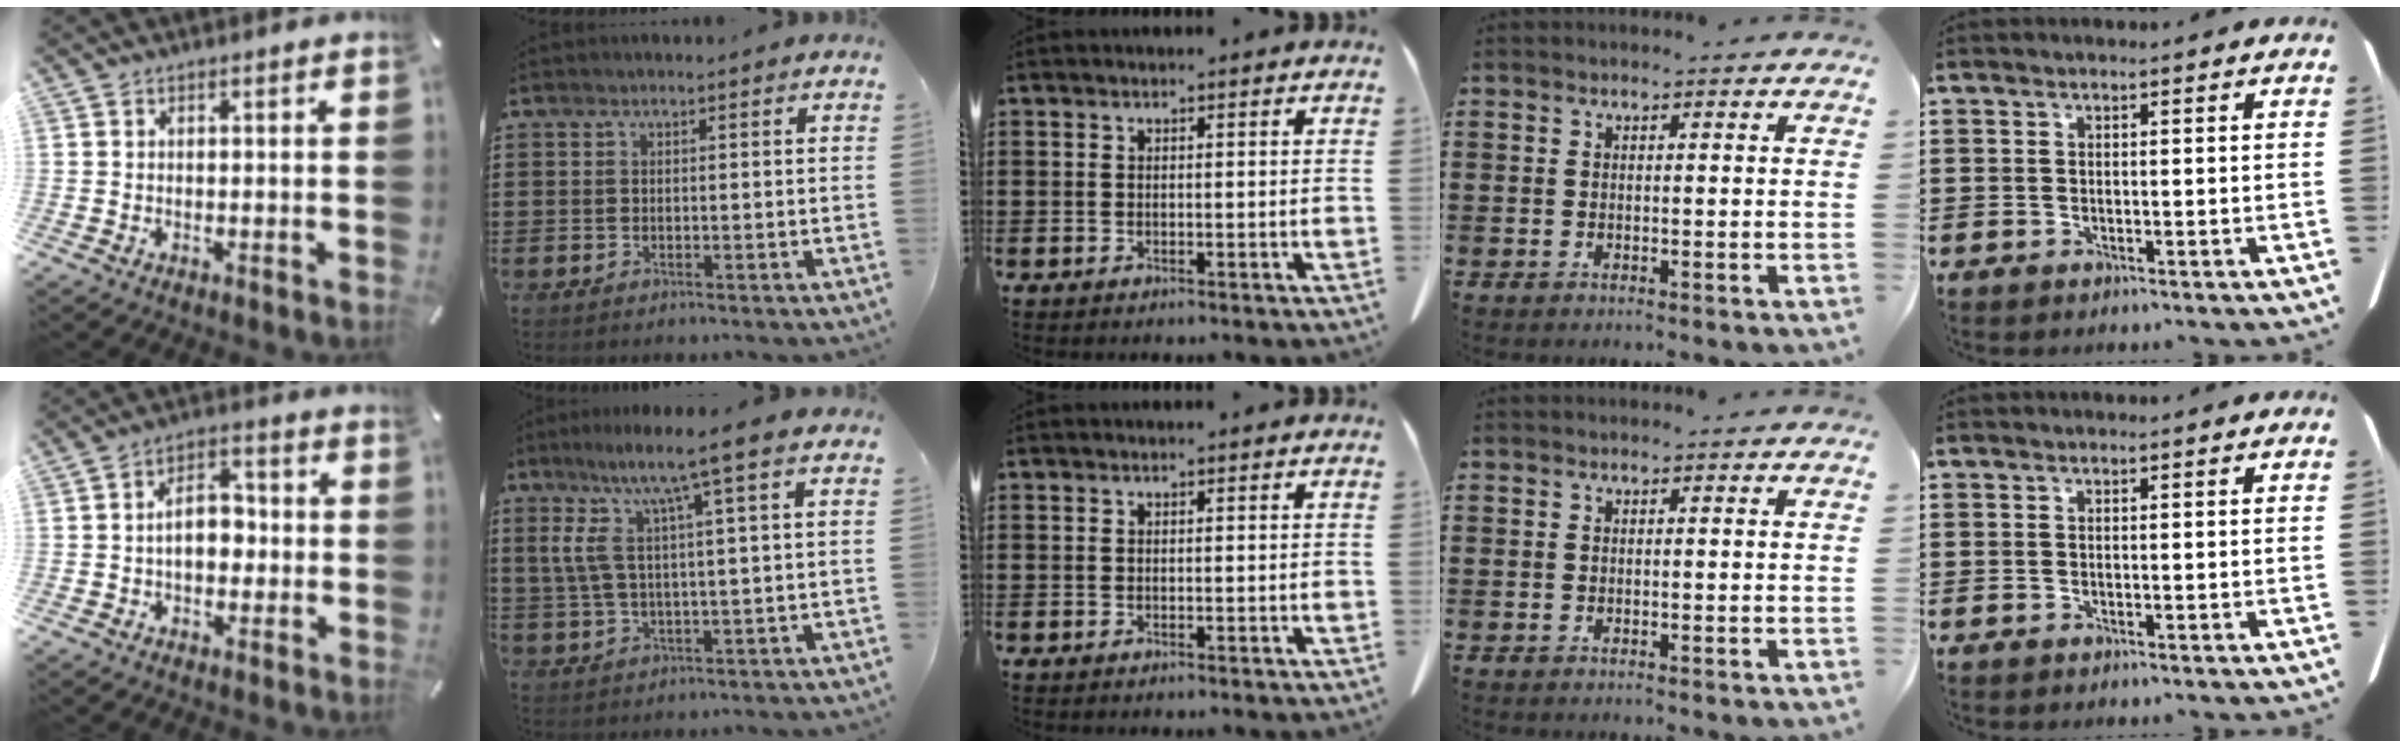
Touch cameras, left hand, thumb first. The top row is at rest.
{"thumb": {"total": 7.5, "force": [-1.0, 5.0, 5.6], "torque": [-0.083, 0.006, -0.023]}, "index": {"total": 9.5, "force": [4.4, 0.3, 8.4], "torque": [-0.189, -0.009, 0.066]}}